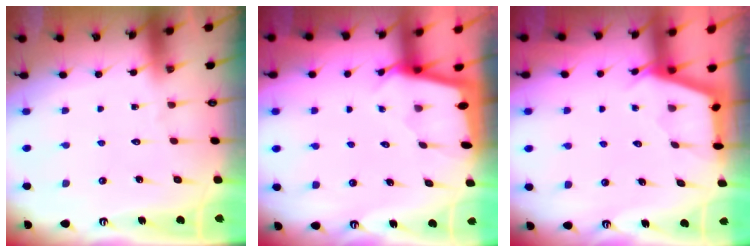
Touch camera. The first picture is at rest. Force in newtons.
{"total": 1.6, "press": 1.6, "slide": 0.2}
{"total": 2.9, "press": 2.9, "slide": 0.3}